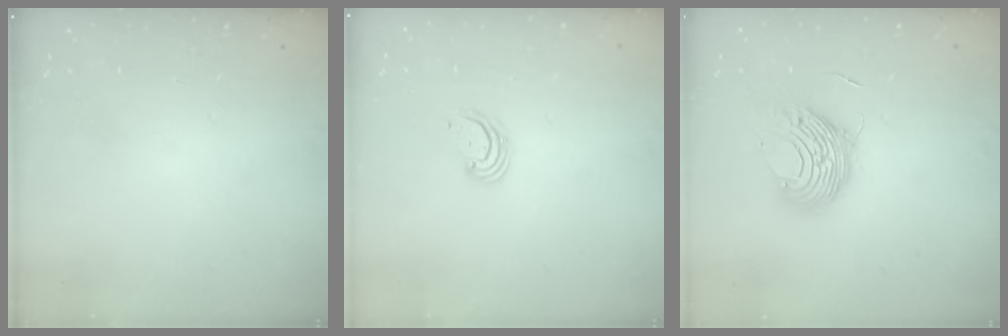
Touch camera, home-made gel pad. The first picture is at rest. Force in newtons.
{"total": 2.7, "press": 2.6, "slide": 0.6}
{"total": 11.1, "press": 11.1, "slide": 0.9}